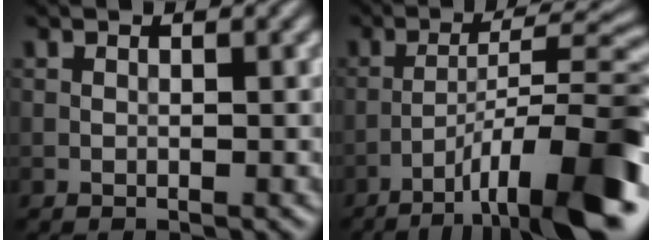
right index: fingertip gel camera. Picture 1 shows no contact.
{"total": 12.3, "force": [-7.1, 2.2, 9.8], "torque": [-0.142, 0.019, -0.107]}